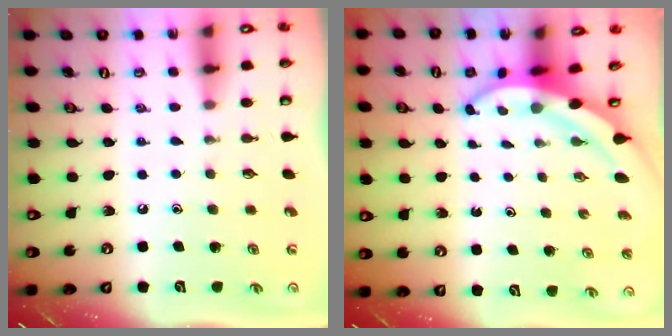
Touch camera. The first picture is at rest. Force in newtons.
{"total": 4.4, "press": 4.4, "slide": 0.4}